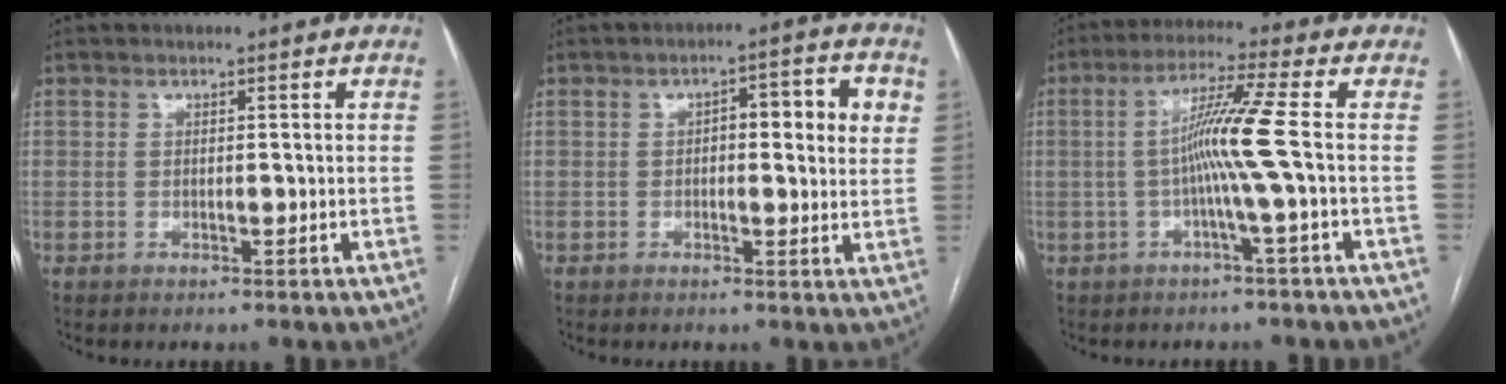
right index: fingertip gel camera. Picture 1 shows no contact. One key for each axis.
{"total": 7.5, "fx": 1.8, "fy": 2.2, "fz": 6.9, "tx": -0.085, "ty": 0.018, "tz": 0.018}
{"total": 7.6, "fx": -0.8, "fy": -2.0, "fz": 7.3, "tx": -0.137, "ty": 0.009, "tz": -0.013}